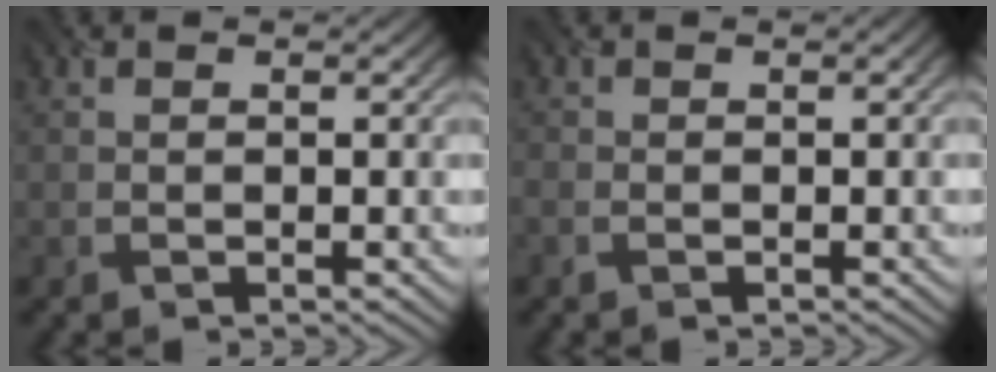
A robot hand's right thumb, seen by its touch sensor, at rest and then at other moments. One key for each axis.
{"total": 1.1, "fx": -0.5, "fy": 0.4, "fz": 0.9, "tx": -0.021, "ty": -0.004, "tz": -0.009}